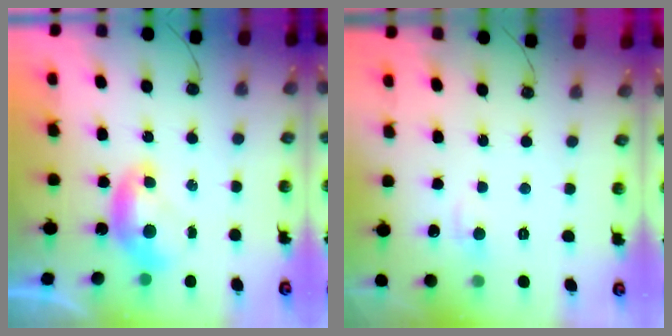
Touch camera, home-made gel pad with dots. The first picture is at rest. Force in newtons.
{"total": 1.1, "press": 0.8, "slide": 0.8}